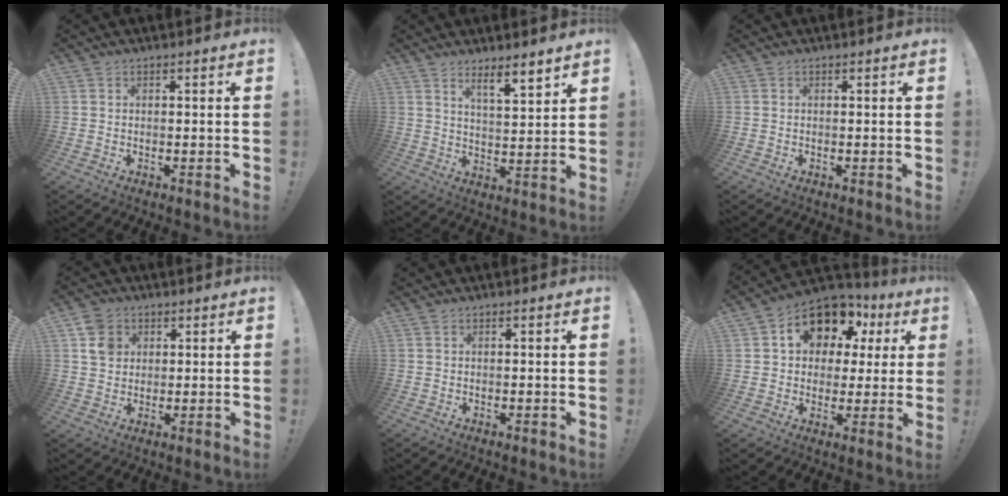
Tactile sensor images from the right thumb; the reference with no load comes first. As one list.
[{"total": 7.2, "force": [5.6, 0.6, 4.4], "torque": [-0.060, -0.047, 0.092]}, {"total": 0.0}, {"total": 7.0, "force": [2.8, 5.8, 2.8], "torque": [-0.037, -0.004, 0.056]}, {"total": 0.0}, {"total": 13.5, "force": [6.4, 9.5, 7.1], "torque": [-0.109, -0.036, 0.116]}]